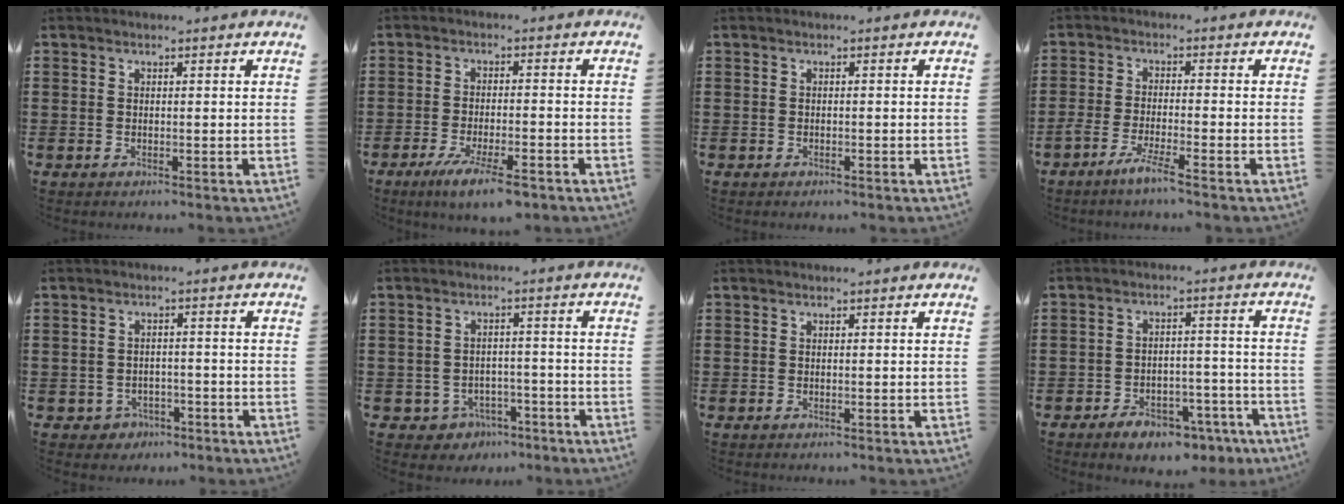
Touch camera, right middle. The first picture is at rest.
{"total": 6.0, "force": [-4.1, 1.2, 4.2], "torque": [-0.086, -0.007, -0.075]}
{"total": 0.6, "force": [-0.5, 0.4, 0.1], "torque": [-0.002, 0.002, -0.011]}
{"total": 4.3, "force": [-3.1, -0.3, 2.9], "torque": [-0.068, -0.014, -0.061]}
{"total": 2.3, "force": [-1.8, 1.3, 0.1], "torque": [-0.012, 0.002, -0.041]}
{"total": 3.3, "force": [-2.7, 1.8, 0.3], "torque": [-0.016, 0.006, -0.059]}
{"total": 0.0}
{"total": 5.4, "force": [-4.6, 2.0, 2.0], "torque": [-0.029, 0.019, -0.087]}